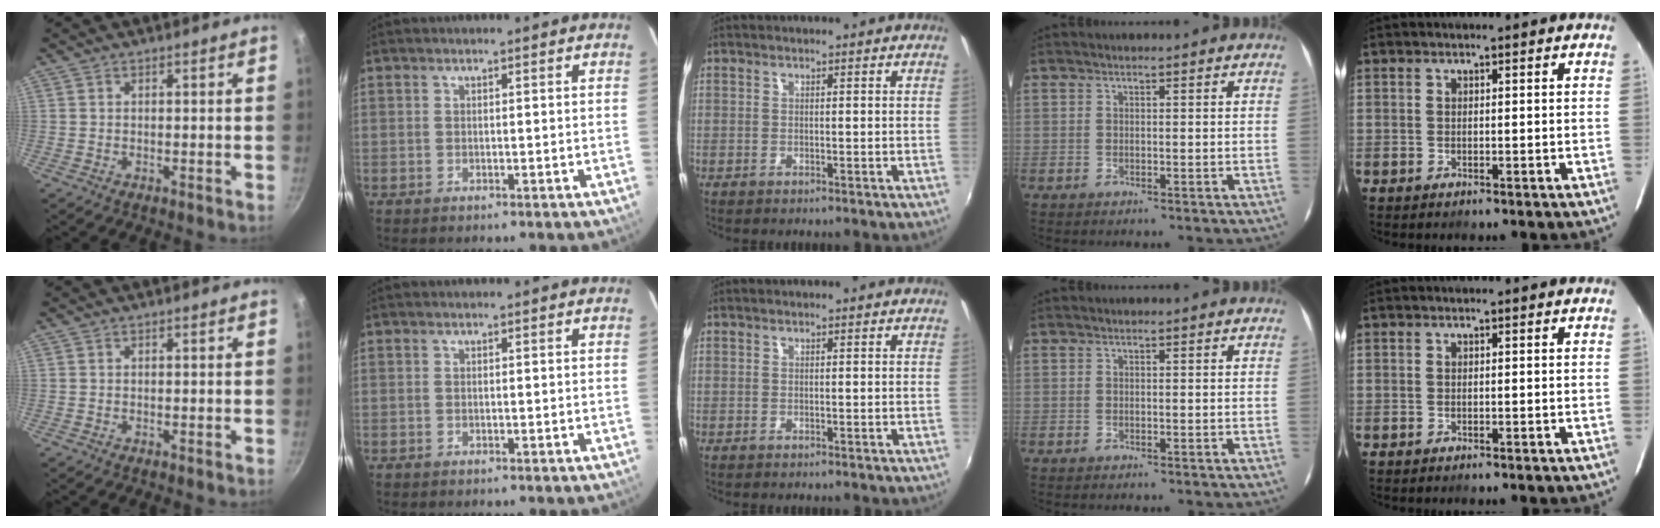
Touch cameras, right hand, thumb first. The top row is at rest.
{}